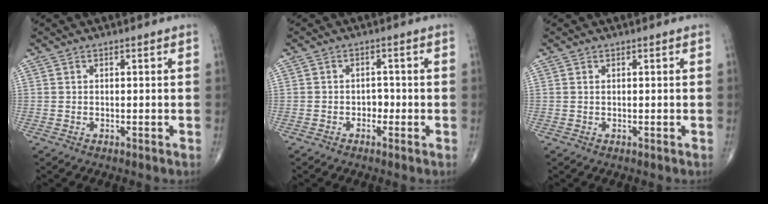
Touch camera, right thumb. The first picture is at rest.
{"total": 1.8, "force": [-0.7, 1.4, 0.9], "torque": [0.000, 0.007, -0.017]}
{"total": 0.0}